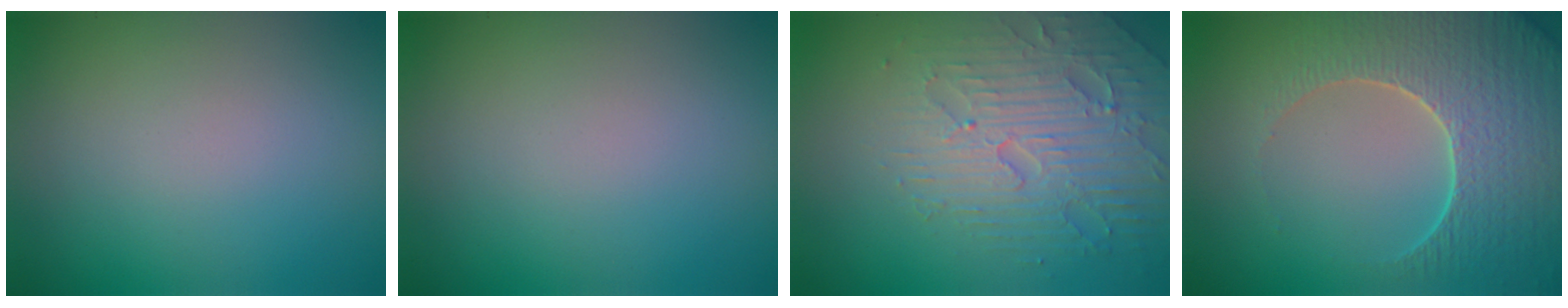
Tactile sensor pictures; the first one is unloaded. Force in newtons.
{"total": 0.0}
{"total": 4.8, "press": 4.7, "slide": 1.1}
{"total": 7.3, "press": 5.8, "slide": 4.3}